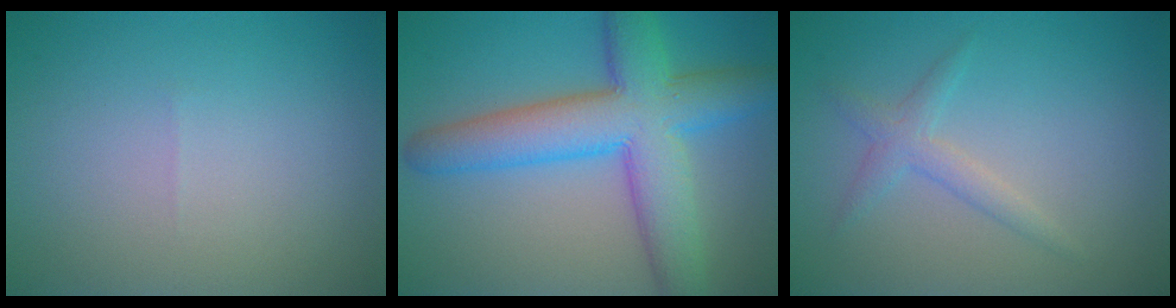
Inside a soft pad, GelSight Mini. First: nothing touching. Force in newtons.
{"total": 9.3, "press": 9.3, "slide": 0.4}
{"total": 1.8, "press": 1.8, "slide": 0.1}